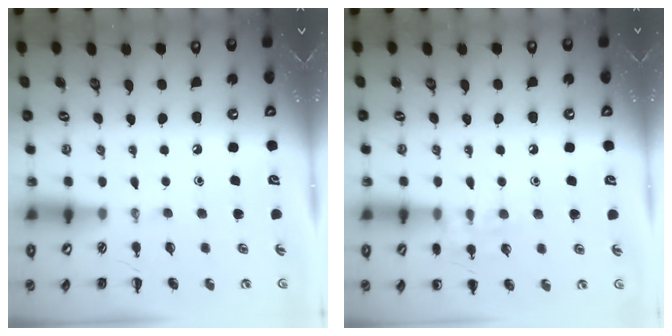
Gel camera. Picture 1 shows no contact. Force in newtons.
{"total": 8.3, "press": 8.1, "slide": 1.6}